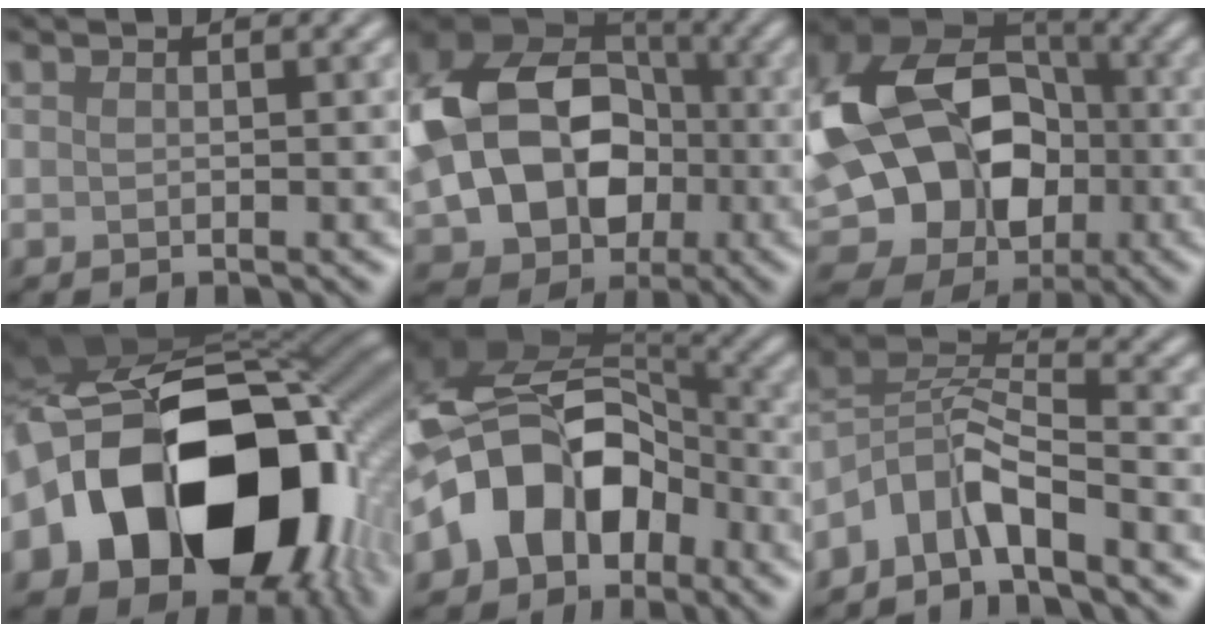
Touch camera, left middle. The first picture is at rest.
{"total": 16.4, "force": [-0.7, 12.7, 10.3], "torque": [-0.196, -0.011, -0.001]}
{"total": 19.5, "force": [-2.0, 15.8, 11.2], "torque": [-0.206, 0.009, -0.048]}
{"total": 19.7, "force": [-3.6, 14.2, 13.2], "torque": [-0.244, -0.035, -0.032]}
{"total": 10.7, "force": [-3.3, 7.9, 6.4], "torque": [-0.108, 0.017, -0.073]}
{"total": 5.2, "force": [-3.5, 1.6, 3.4], "torque": [-0.063, 0.006, -0.081]}